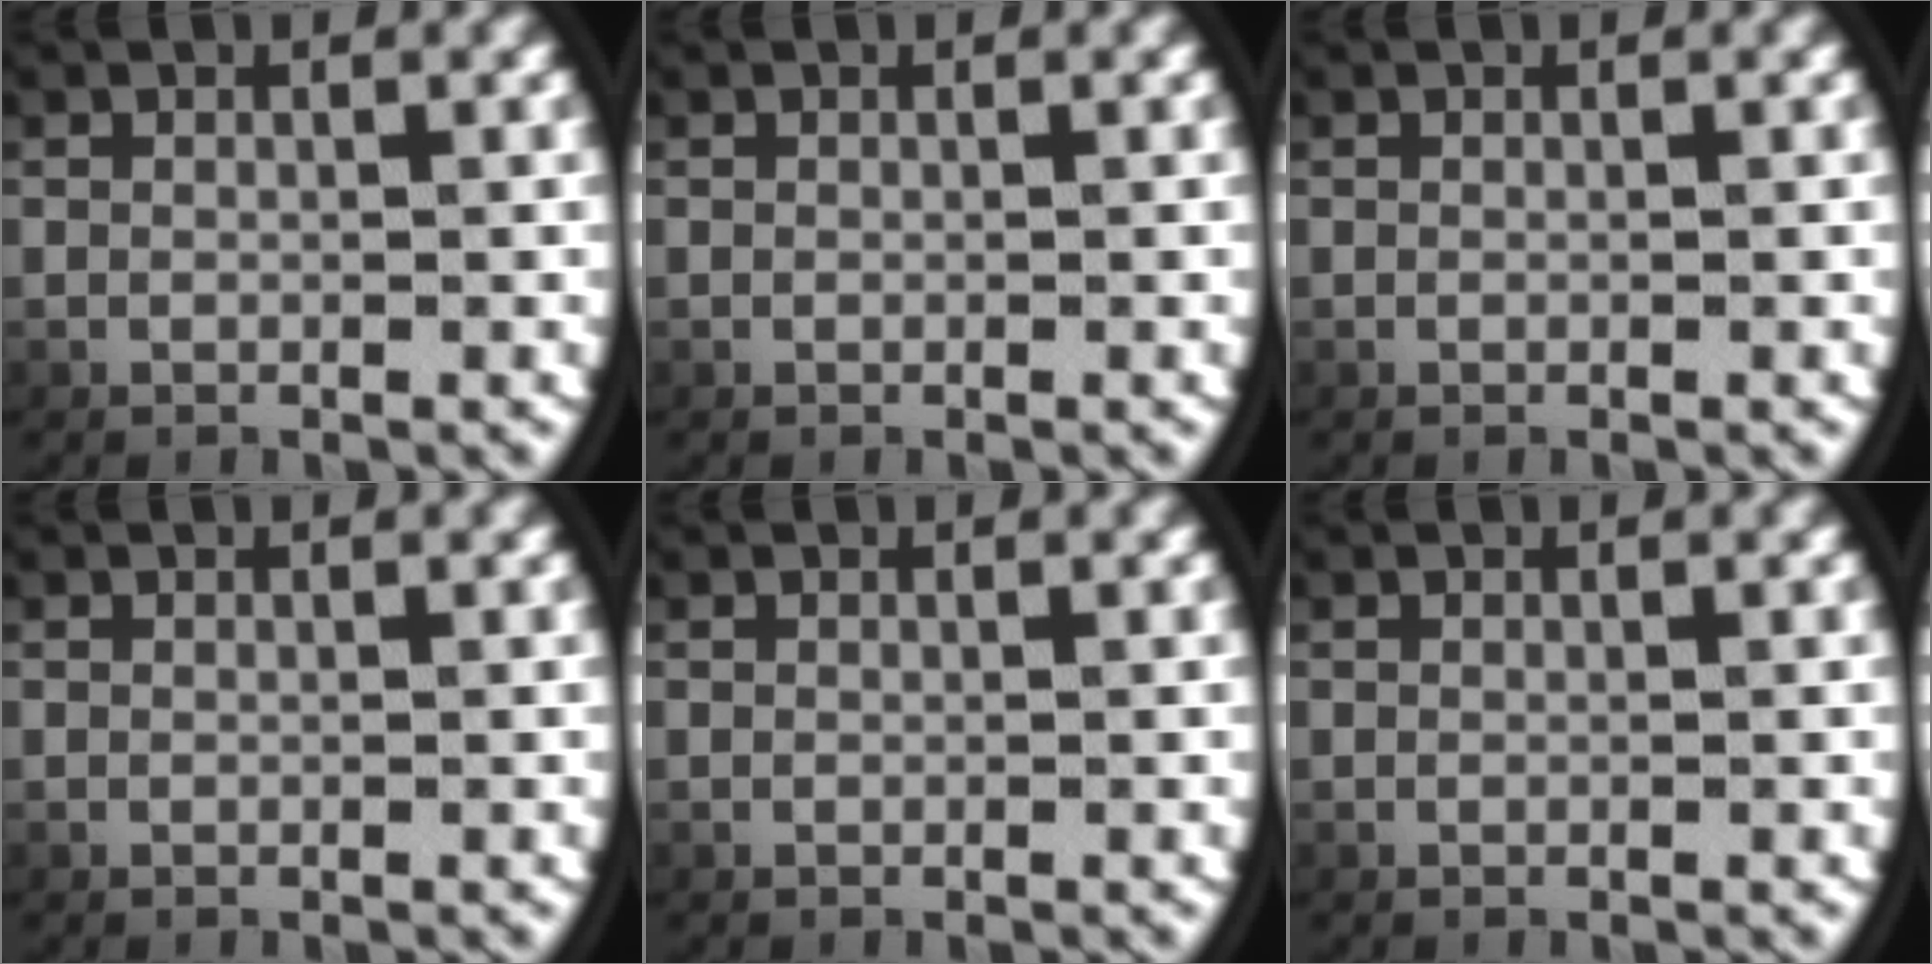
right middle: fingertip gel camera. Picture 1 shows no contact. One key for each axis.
{"total": 0.0}
{"total": 0.0}
{"total": 0.0}
{"total": 0.0}
{"total": 0.0}